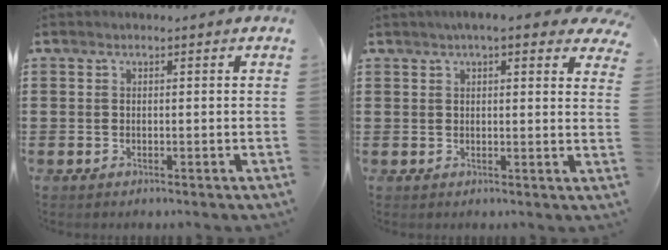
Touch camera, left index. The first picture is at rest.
{"total": 4.2, "force": [3.3, 0.5, 2.5], "torque": [-0.051, -0.002, 0.057]}